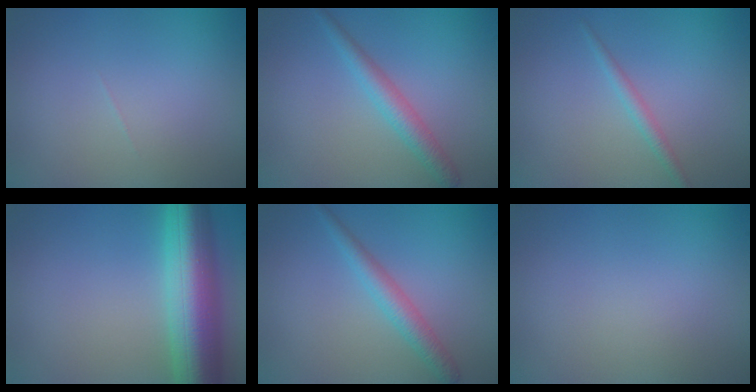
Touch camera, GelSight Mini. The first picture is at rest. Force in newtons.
{"total": 2.4, "press": 2.4, "slide": 0.1}
{"total": 1.3, "press": 1.3, "slide": 0.0}
{"total": 9.5, "press": 9.5, "slide": 0.2}
{"total": 2.4, "press": 2.4, "slide": 0.1}
{"total": 0.0}